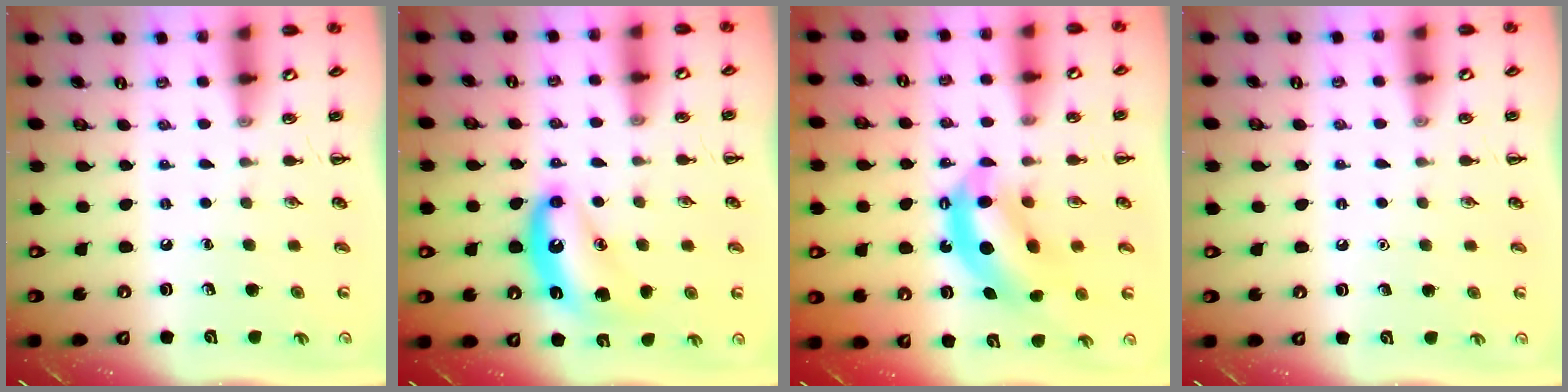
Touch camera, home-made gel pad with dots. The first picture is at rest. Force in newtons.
{"total": 11.5, "press": 11.4, "slide": 1.2}
{"total": 10.9, "press": 10.5, "slide": 2.7}
{"total": 1.6, "press": 1.6, "slide": 0.1}